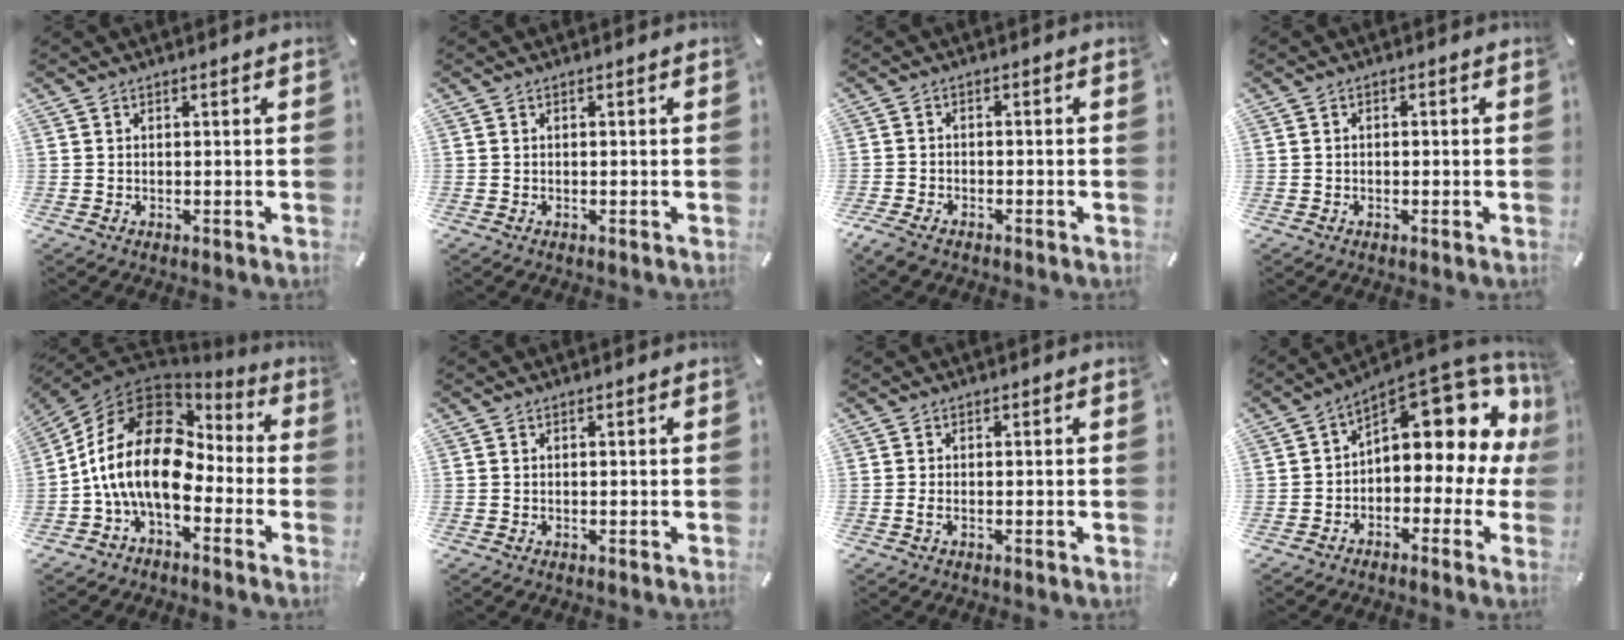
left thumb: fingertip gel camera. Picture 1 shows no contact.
{"total": 0.0}
{"total": 2.9, "force": [-2.3, 1.3, 1.2], "torque": [-0.041, 0.004, -0.050]}
{"total": 0.9, "force": [-0.3, 0.6, 0.6], "torque": [-0.012, 0.003, -0.008]}
{"total": 18.5, "force": [-2.7, 11.8, 14.0], "torque": [-0.308, 0.015, -0.049]}
{"total": 0.0}
{"total": 1.4, "force": [-0.6, 0.5, 1.2], "torque": [-0.029, -0.003, -0.013]}
{"total": 12.6, "force": [7.1, 6.0, 8.5], "torque": [-0.107, -0.071, 0.113]}